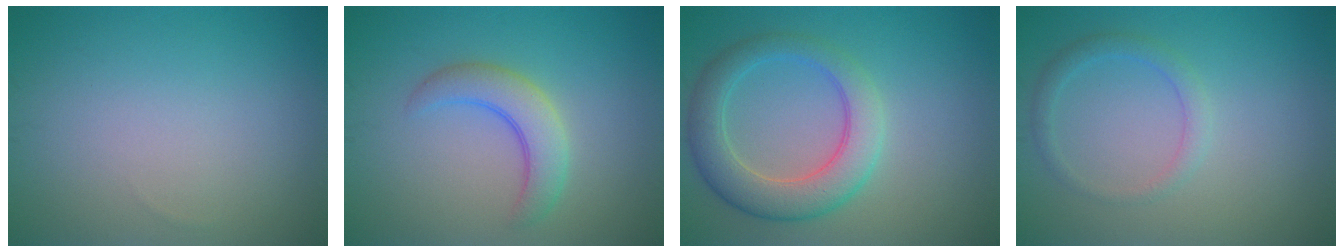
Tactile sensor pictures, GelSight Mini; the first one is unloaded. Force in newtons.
{"total": 3.8, "press": 3.7, "slide": 0.3}
{"total": 5.5, "press": 5.5, "slide": 0.3}
{"total": 1.8, "press": 1.8, "slide": 0.1}